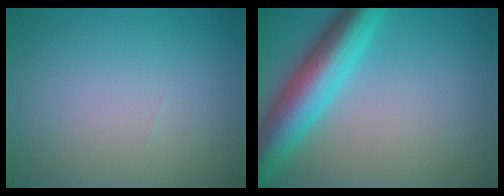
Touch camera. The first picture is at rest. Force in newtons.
{"total": 7.7, "press": 7.7, "slide": 0.2}